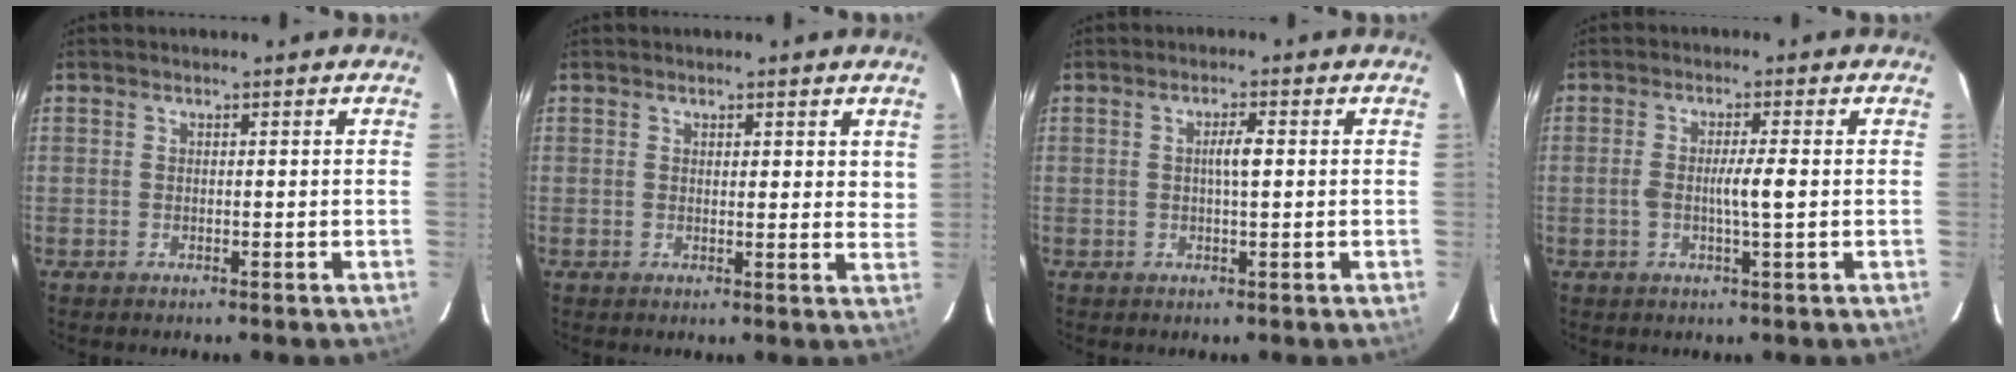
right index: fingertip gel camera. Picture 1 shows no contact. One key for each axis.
{"total": 3.2, "fx": 2.2, "fy": 1.2, "fz": 2.0, "tx": -0.018, "ty": -0.007, "tz": 0.022}
{"total": 2.5, "fx": 0.2, "fy": 0.2, "fz": 2.5, "tx": -0.044, "ty": 0.002, "tz": 0.003}
{"total": 3.8, "fx": -0.3, "fy": -0.1, "fz": 3.8, "tx": -0.069, "ty": -0.003, "tz": -0.006}